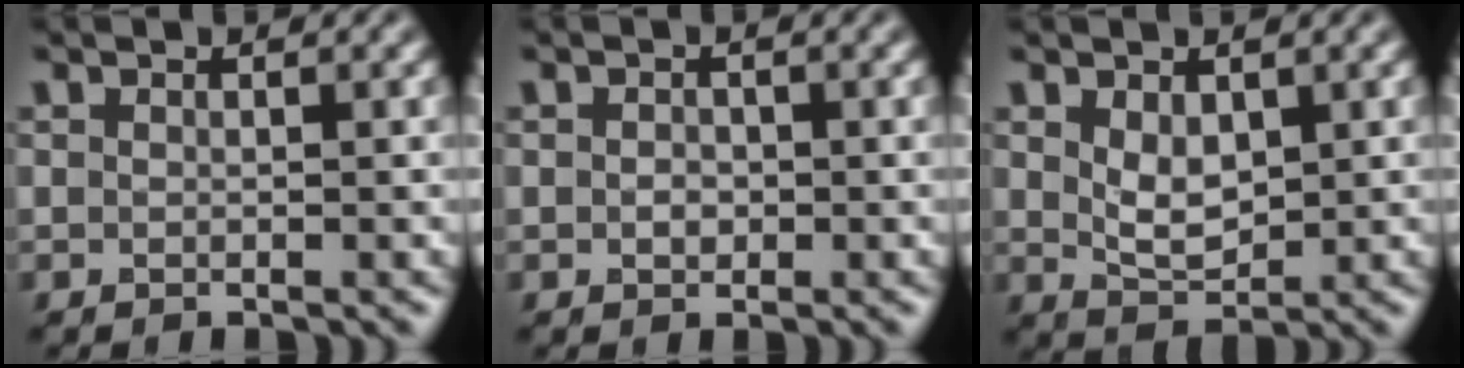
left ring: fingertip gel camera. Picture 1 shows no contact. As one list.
[{"total": 1.0, "force": [-0.1, 0.8, 0.6], "torque": [-0.011, -0.003, -0.003]}, {"total": 2.8, "force": [0.8, 1.7, 2.1], "torque": [-0.043, -0.005, 0.022]}]